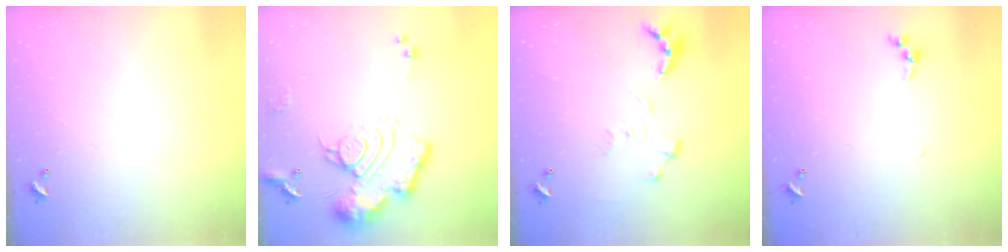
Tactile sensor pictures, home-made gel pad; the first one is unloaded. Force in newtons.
{"total": 15.7, "press": 15.6, "slide": 1.8}
{"total": 0.0}
{"total": 3.4, "press": 3.4, "slide": 0.3}